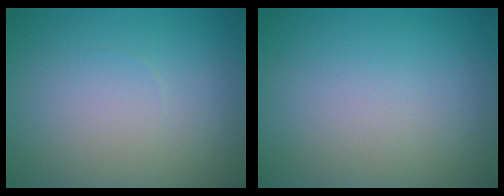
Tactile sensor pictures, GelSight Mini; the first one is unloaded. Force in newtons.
{"total": 0.0}